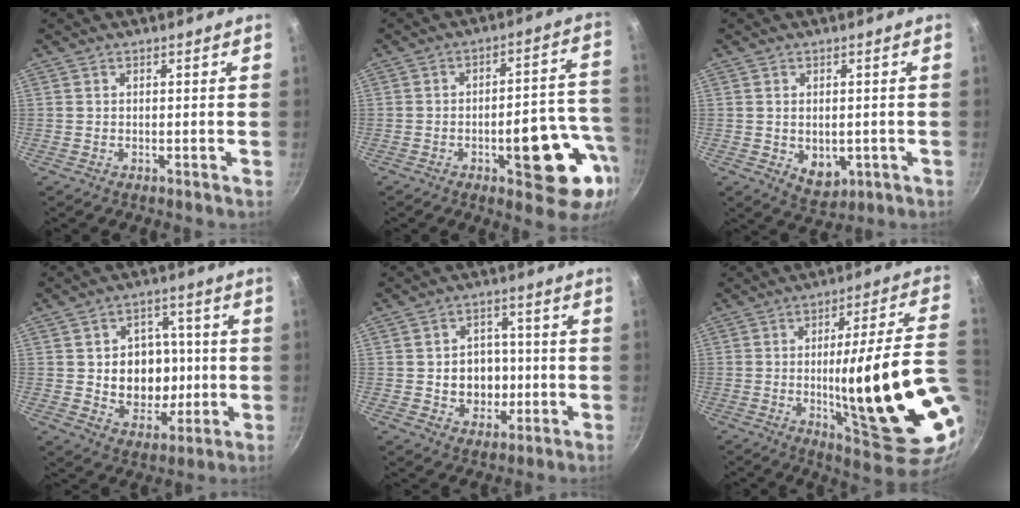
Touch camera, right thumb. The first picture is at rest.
{"total": 16.8, "force": [-5.3, 6.7, 14.5], "torque": [-0.139, 0.034, -0.068]}
{"total": 5.9, "force": [-0.8, 4.2, 4.0], "torque": [-0.047, -0.007, 0.002]}
{"total": 13.1, "force": [-0.2, 10.8, 7.4], "torque": [-0.070, 0.006, 0.008]}
{"total": 9.0, "force": [-0.7, 7.5, 4.9], "torque": [-0.043, 0.009, -0.004]}
{"total": 25.7, "force": [-2.9, 5.3, 25.0], "torque": [-0.337, -0.005, -0.023]}